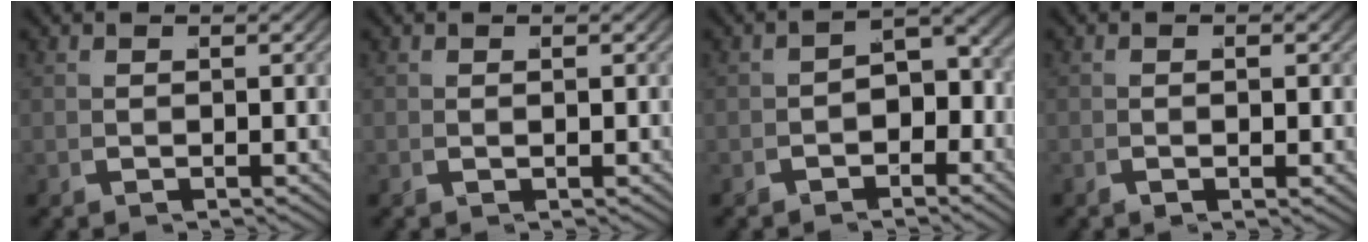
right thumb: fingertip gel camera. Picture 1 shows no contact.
{"total": 0.0}
{"total": 3.3, "force": [-1.7, 1.9, 2.0], "torque": [-0.022, -0.005, -0.033]}
{"total": 0.9, "force": [-0.7, 0.0, 0.6], "torque": [-0.003, 0.001, -0.022]}